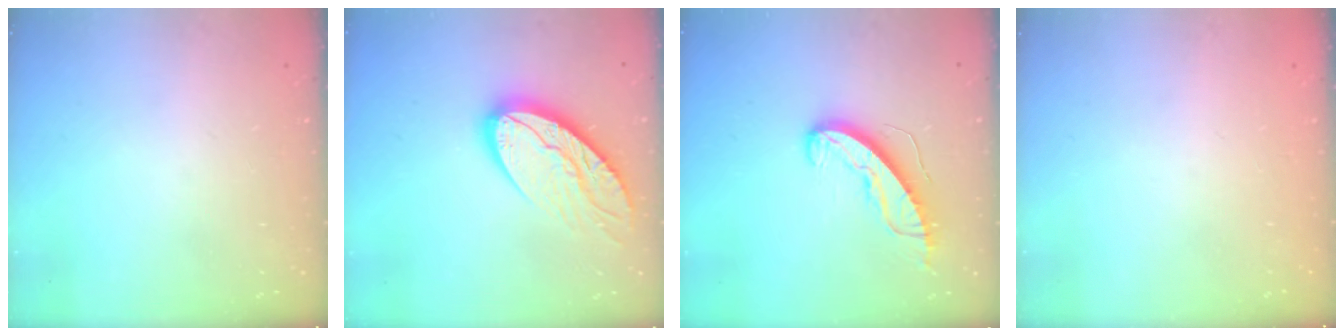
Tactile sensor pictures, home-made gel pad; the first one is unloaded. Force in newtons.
{"total": 16.6, "press": 16.6, "slide": 1.2}
{"total": 9.9, "press": 9.8, "slide": 0.5}
{"total": 0.0}